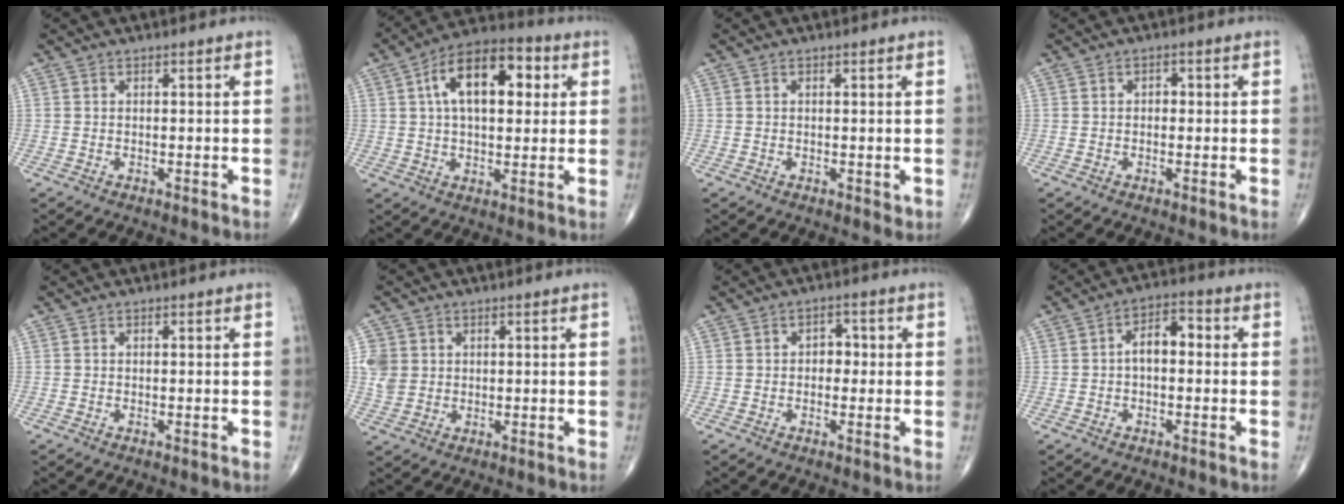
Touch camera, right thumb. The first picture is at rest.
{"total": 16.0, "force": [4.2, 8.4, 12.9], "torque": [-0.186, 0.020, 0.060]}
{"total": 1.0, "force": [0.1, 0.6, 0.7], "torque": [-0.010, -0.002, 0.002]}
{"total": 1.5, "force": [0.1, 1.1, 1.0], "torque": [-0.007, 0.005, -0.002]}
{"total": 0.0}
{"total": 5.8, "force": [1.1, 5.2, 2.4], "torque": [-0.044, 0.001, 0.027]}
{"total": 3.2, "force": [0.0, 2.3, 2.1], "torque": [-0.011, 0.011, -0.007]}
{"total": 5.9, "force": [-0.1, 3.4, 4.8], "torque": [-0.066, 0.026, -0.011]}